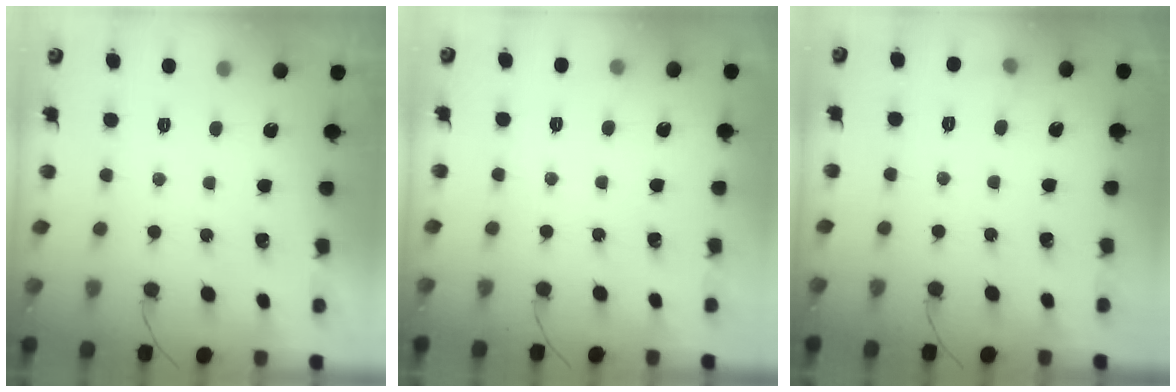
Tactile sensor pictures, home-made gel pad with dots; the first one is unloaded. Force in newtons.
{"total": 3.5, "press": 3.4, "slide": 1.1}
{"total": 4.6, "press": 4.4, "slide": 1.3}